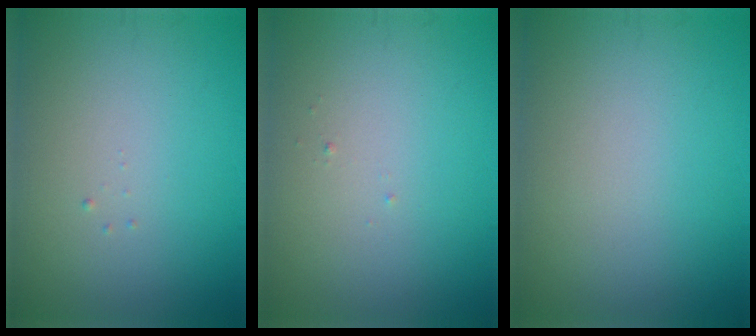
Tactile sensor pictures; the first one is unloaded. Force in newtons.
{"total": 0.0}
{"total": 0.0}